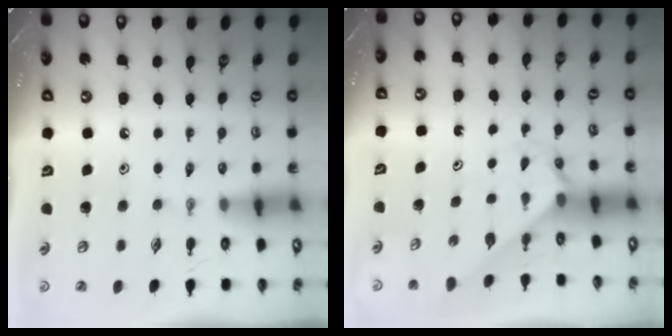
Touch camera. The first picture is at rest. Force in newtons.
{"total": 2.3, "press": 2.3, "slide": 0.2}